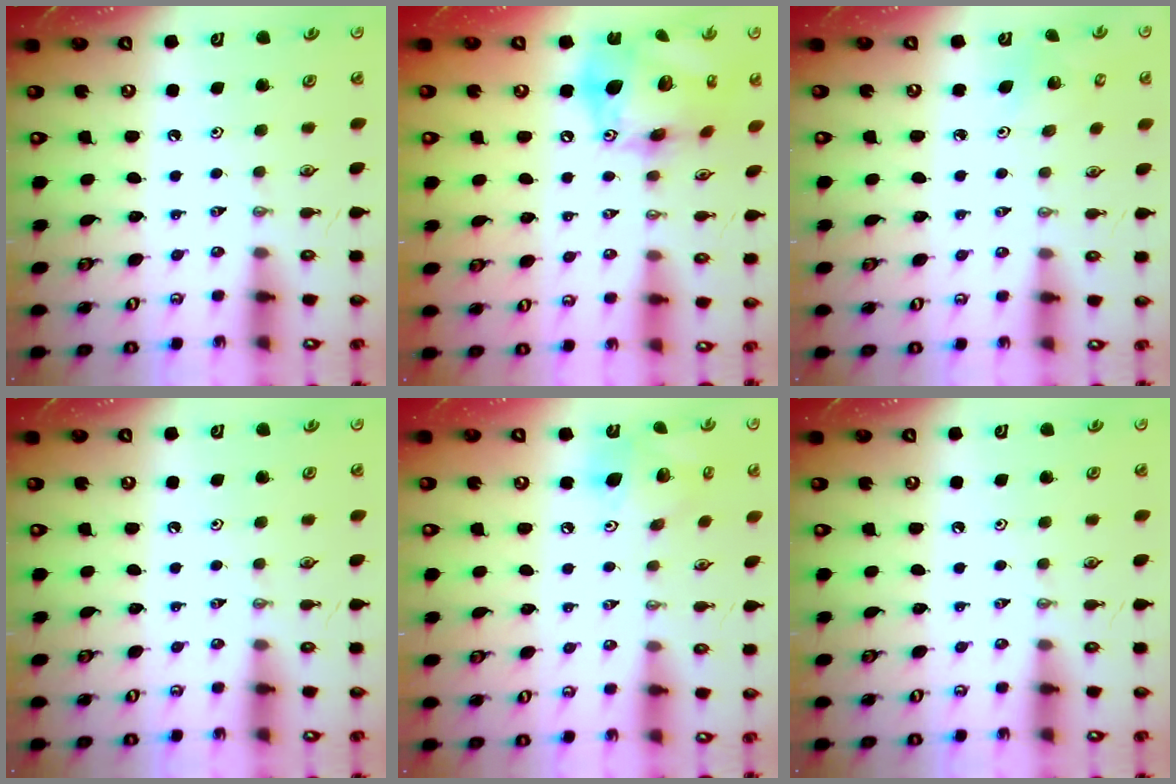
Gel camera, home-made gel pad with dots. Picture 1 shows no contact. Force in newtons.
{"total": 19.9, "press": 19.8, "slide": 2.3}
{"total": 2.4, "press": 2.4, "slide": 0.2}
{"total": 0.0}
{"total": 12.9, "press": 12.6, "slide": 2.5}
{"total": 0.0}